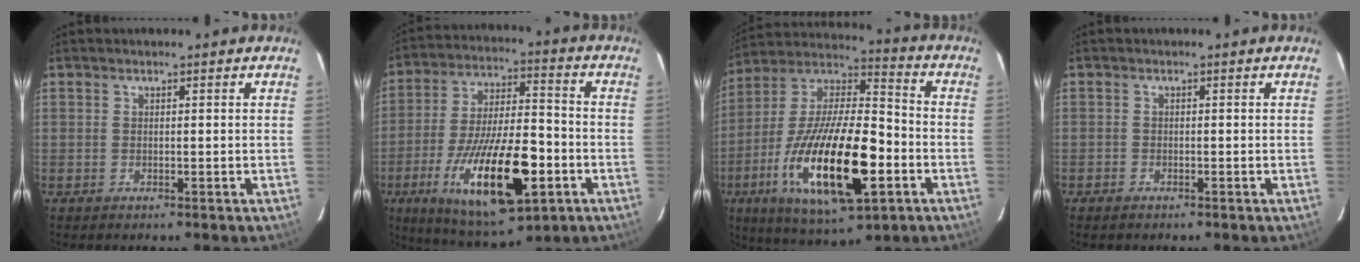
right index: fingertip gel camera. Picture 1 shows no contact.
{"total": 21.9, "force": [-8.6, 7.9, 18.5], "torque": [-0.351, -0.027, -0.128]}
{"total": 25.5, "force": [-8.8, 8.5, 22.4], "torque": [-0.429, -0.035, -0.152]}
{"total": 1.3, "force": [-1.1, 0.7, 0.1], "torque": [-0.005, 0.000, -0.022]}